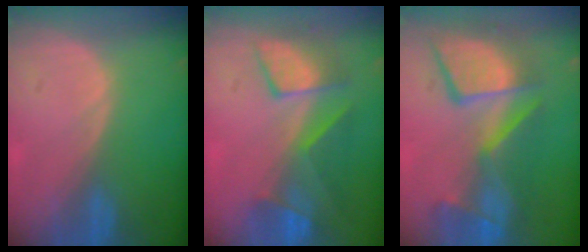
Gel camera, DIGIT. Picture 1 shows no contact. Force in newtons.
{"total": 8.1, "press": 7.9, "slide": 1.8}
{"total": 12.2, "press": 11.1, "slide": 5.1}